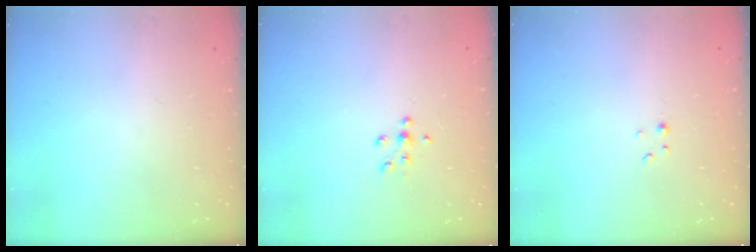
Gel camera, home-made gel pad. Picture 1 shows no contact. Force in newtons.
{"total": 4.8, "press": 4.6, "slide": 1.1}
{"total": 1.1, "press": 1.1, "slide": 0.2}